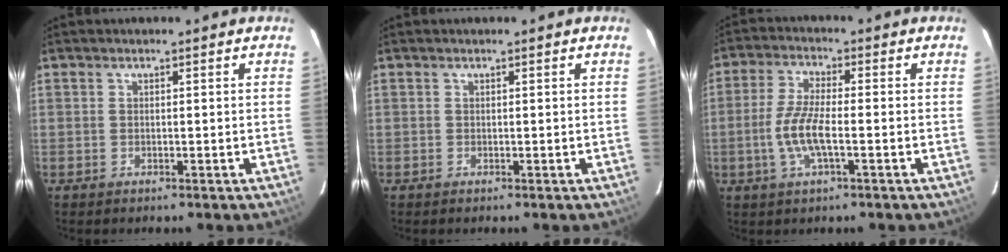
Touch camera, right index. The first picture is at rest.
{"total": 0.0}
{"total": 7.6, "force": [-2.0, 1.7, 7.2], "torque": [-0.152, -0.001, -0.042]}